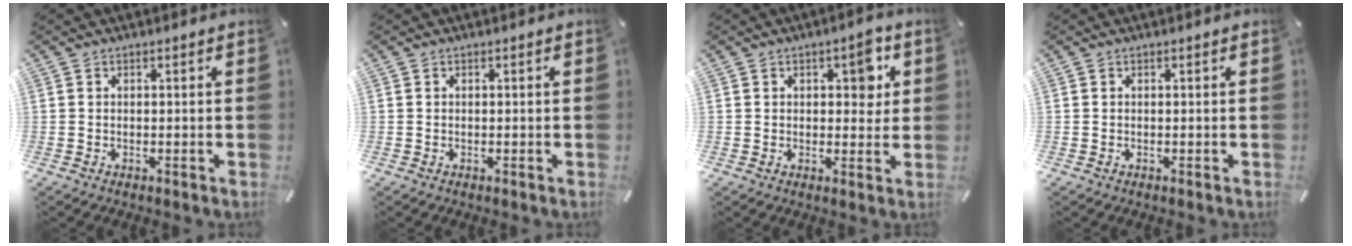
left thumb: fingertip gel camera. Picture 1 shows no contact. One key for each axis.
{"total": 0.0}
{"total": 6.6, "fx": 2.2, "fy": 3.7, "fz": 5.0, "tx": -0.054, "ty": -0.006, "tz": 0.027}
{"total": 0.0}